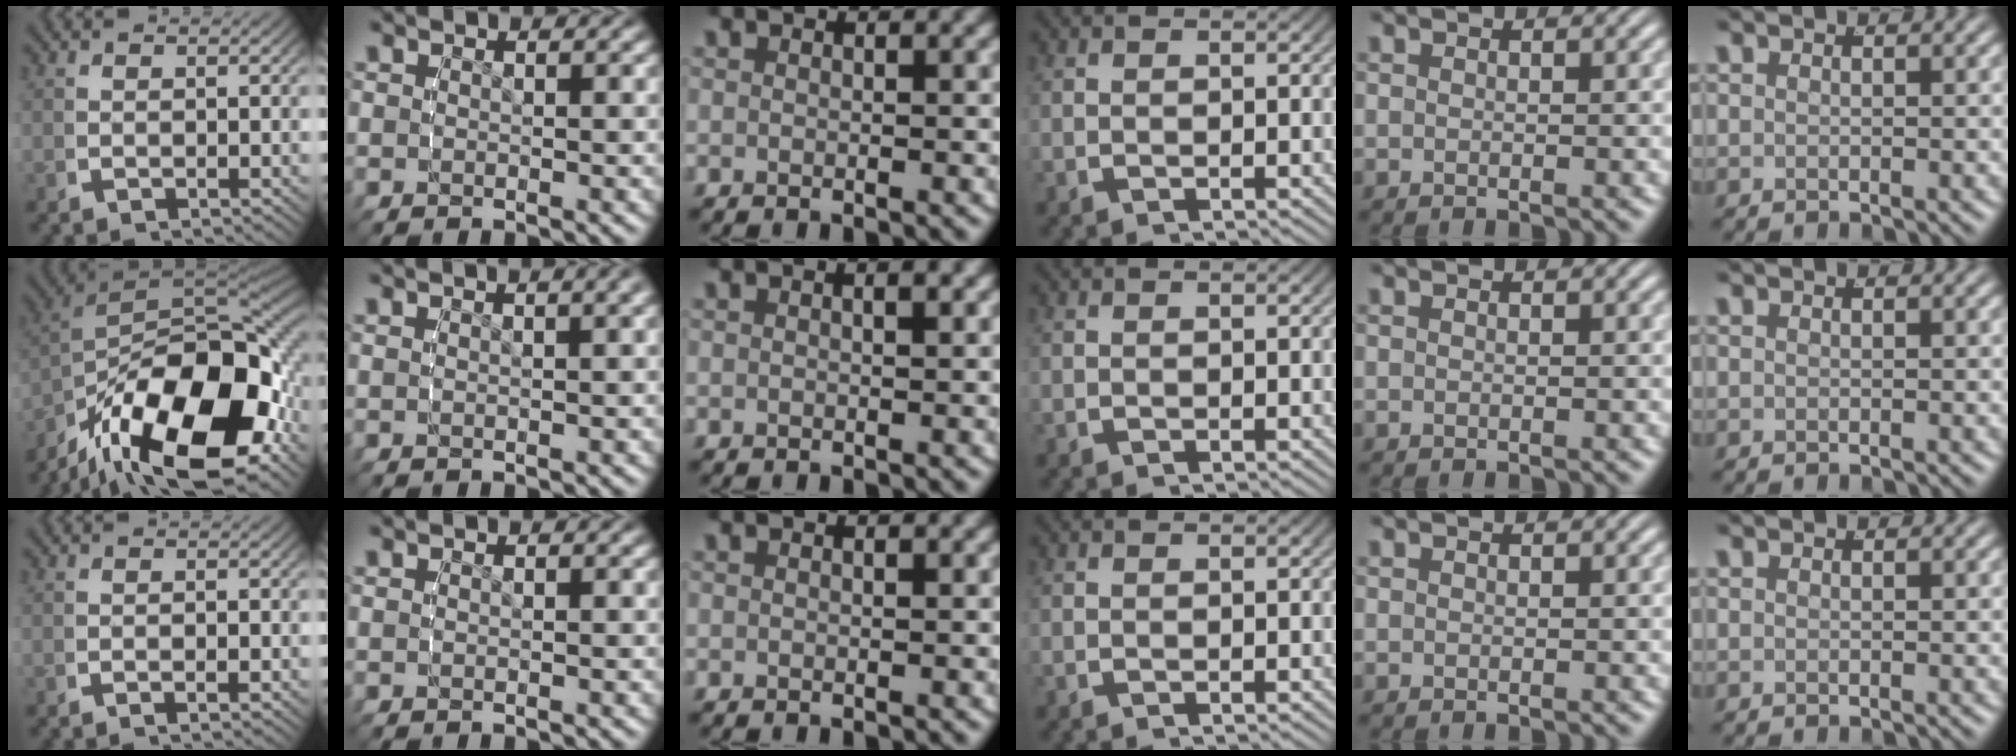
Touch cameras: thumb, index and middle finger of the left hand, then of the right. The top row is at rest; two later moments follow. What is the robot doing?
{"motion": "lift_and_place", "object": "screwdriver"}